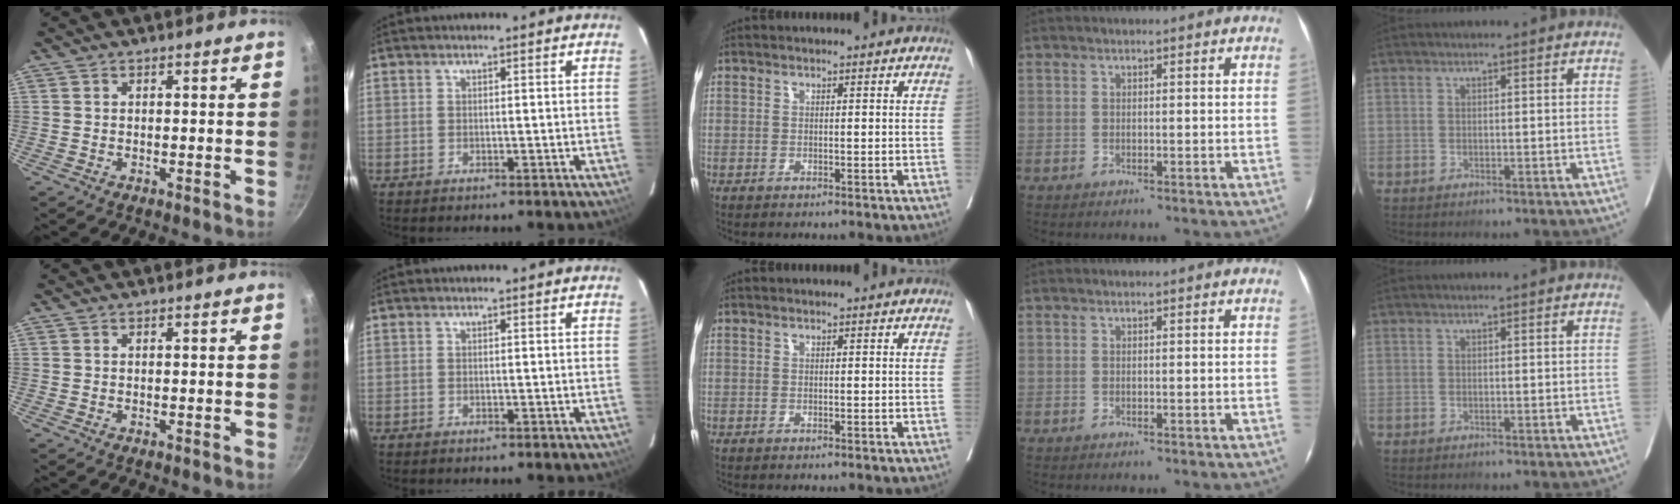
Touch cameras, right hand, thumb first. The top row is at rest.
{}